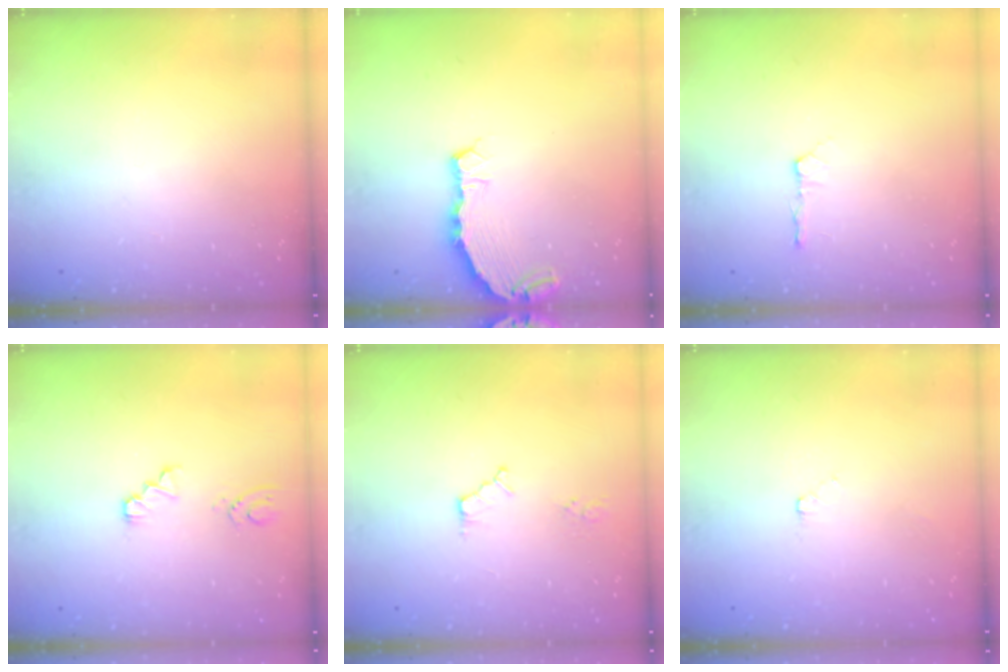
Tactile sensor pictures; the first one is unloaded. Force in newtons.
{"total": 6.8, "press": 5.8, "slide": 3.7}
{"total": 2.9, "press": 2.4, "slide": 1.6}
{"total": 1.8, "press": 1.8, "slide": 0.2}
{"total": 4.4, "press": 4.4, "slide": 0.6}
{"total": 1.3, "press": 1.3, "slide": 0.3}